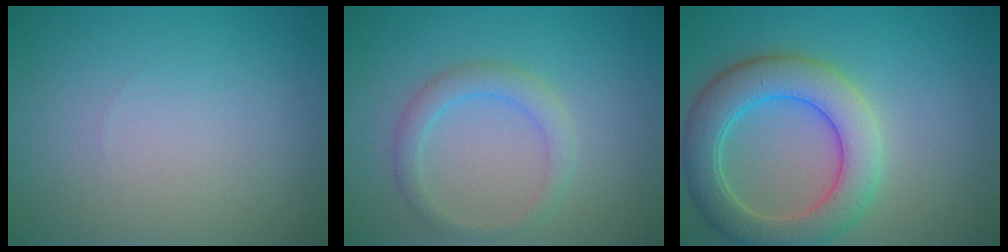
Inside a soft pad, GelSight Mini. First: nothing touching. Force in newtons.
{"total": 2.4, "press": 2.4, "slide": 0.1}
{"total": 6.9, "press": 6.8, "slide": 0.4}